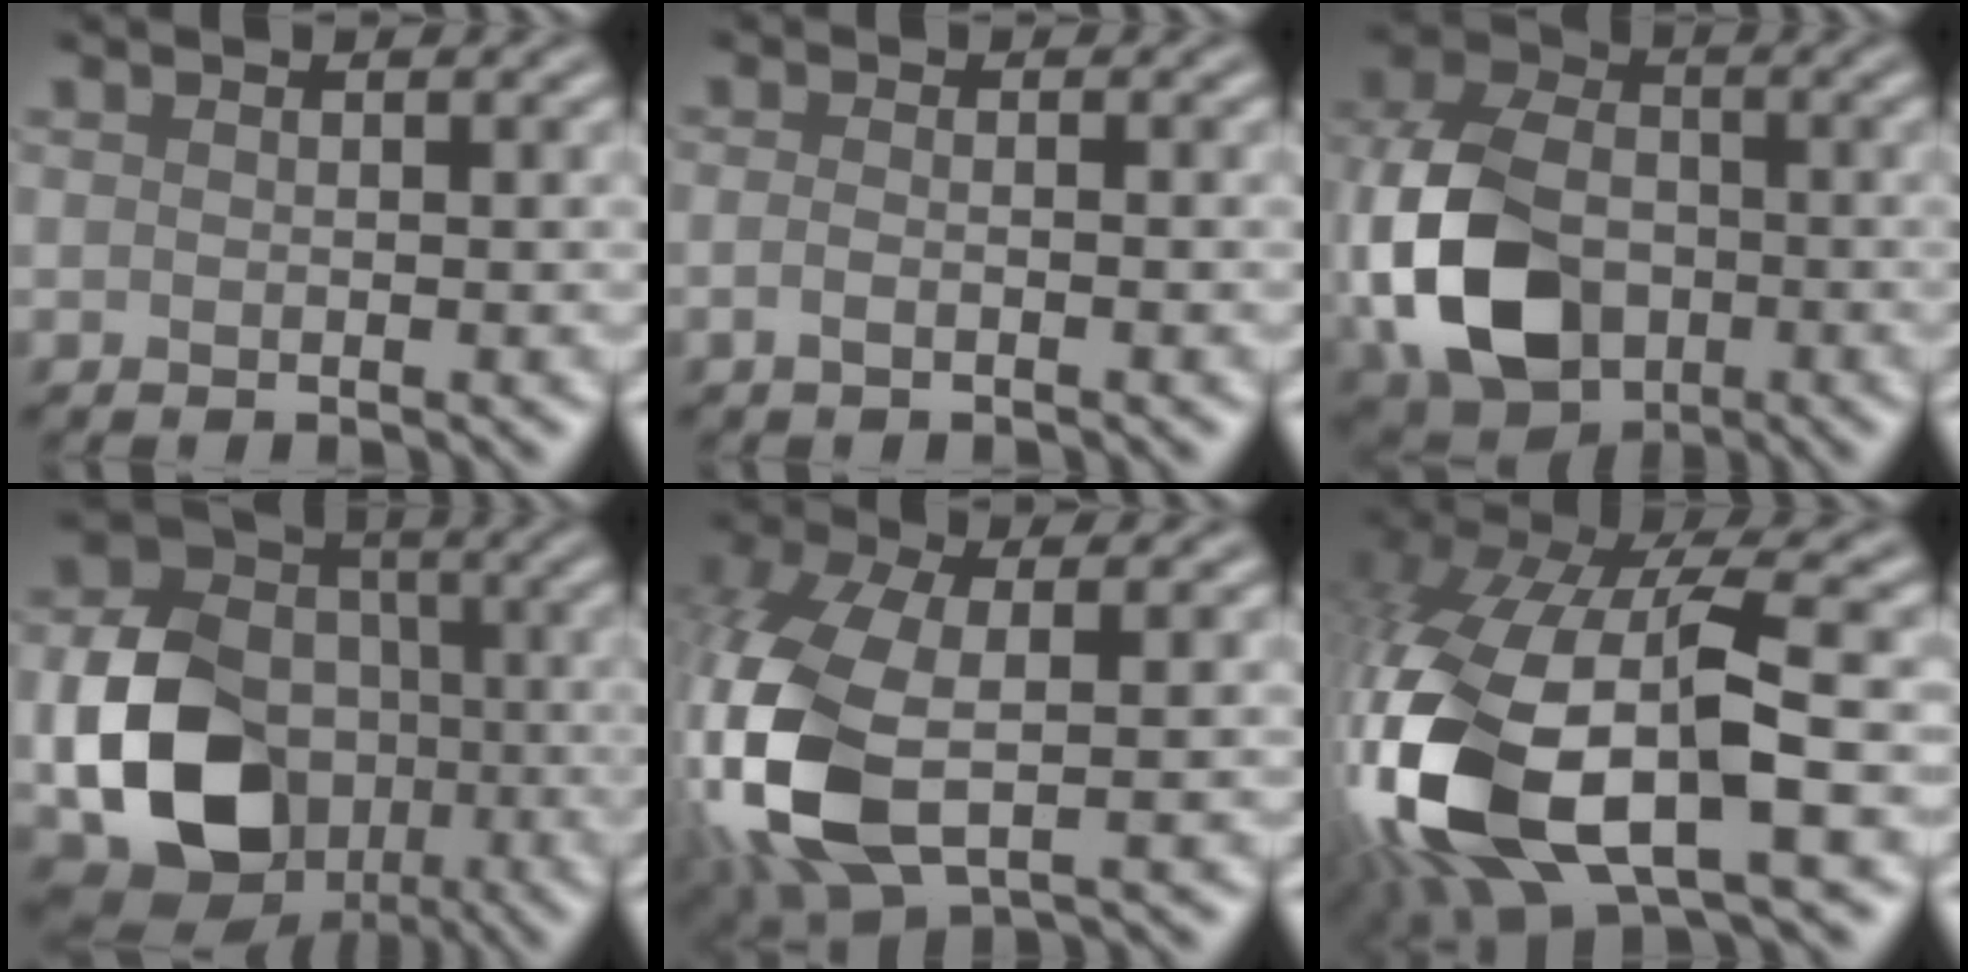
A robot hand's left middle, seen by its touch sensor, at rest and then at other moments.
{"total": 1.1, "force": [-0.6, 0.2, 0.9], "torque": [-0.020, 0.002, -0.012]}
{"total": 12.4, "force": [-2.6, 8.9, 8.1], "torque": [-0.212, -0.016, -0.061]}
{"total": 11.4, "force": [-3.1, 8.7, 6.6], "torque": [-0.136, -0.021, -0.053]}
{"total": 10.4, "force": [-1.7, 5.4, 8.7], "torque": [-0.239, -0.016, -0.035]}
{"total": 15.1, "force": [-4.1, 6.6, 13.0], "torque": [-0.304, -0.027, -0.070]}